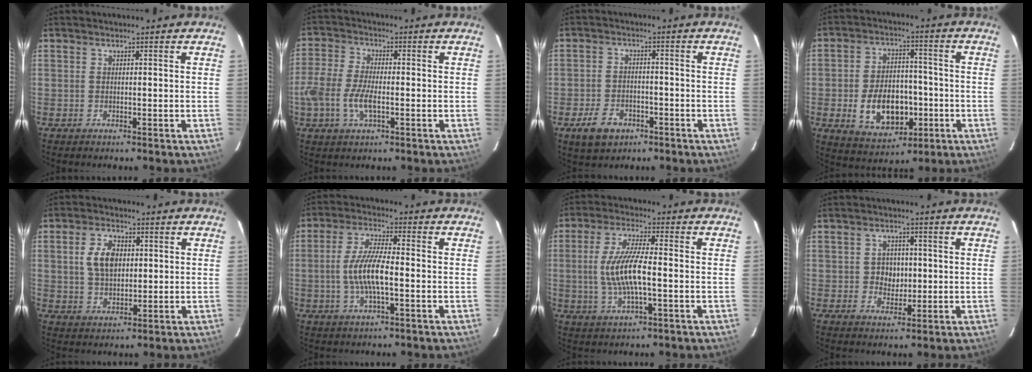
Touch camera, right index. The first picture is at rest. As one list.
[{"total": 8.3, "force": [-2.7, 3.5, 7.0], "torque": [-0.158, -0.004, -0.056]}, {"total": 6.9, "force": [-4.0, 4.6, 3.4], "torque": [-0.087, 0.004, -0.062]}, {"total": 12.6, "force": [-3.4, 8.5, 8.7], "torque": [-0.176, 0.011, -0.036]}, {"total": 7.1, "force": [1.5, 4.5, 5.4], "torque": [-0.103, 0.012, 0.032]}, {"total": 8.6, "force": [-1.5, 2.1, 8.2], "torque": [-0.163, 0.003, -0.030]}, {"total": 9.9, "force": [-1.0, 2.5, 9.5], "torque": [-0.188, -0.002, -0.019]}, {"total": 4.2, "force": [-0.1, 3.8, 1.7], "torque": [-0.030, 0.010, 0.003]}]